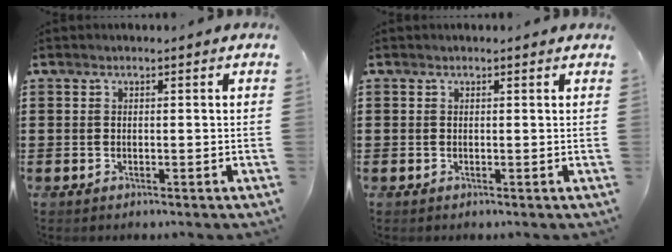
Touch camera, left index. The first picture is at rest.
{"total": 0.5, "force": [0.3, 0.4, 0.1], "torque": [-0.002, 0.004, 0.005]}